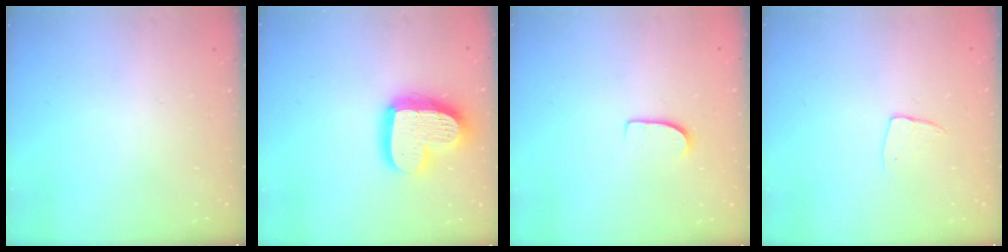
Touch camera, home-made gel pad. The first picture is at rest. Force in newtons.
{"total": 17.9, "press": 17.8, "slide": 1.7}
{"total": 6.7, "press": 6.7, "slide": 0.3}
{"total": 5.6, "press": 5.5, "slide": 0.5}